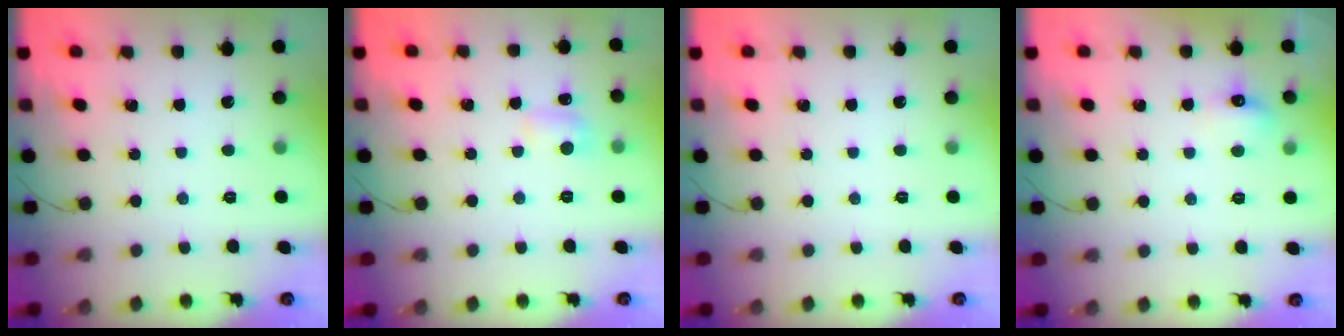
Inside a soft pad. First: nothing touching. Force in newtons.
{"total": 6.8, "press": 6.6, "slide": 1.7}
{"total": 0.0}
{"total": 5.6, "press": 5.5, "slide": 1.4}